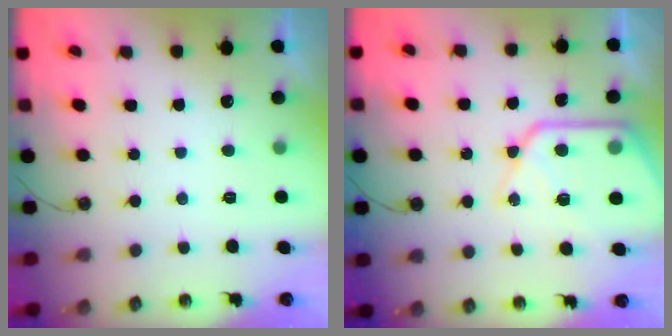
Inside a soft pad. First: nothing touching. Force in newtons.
{"total": 17.2, "press": 17.1, "slide": 2.0}